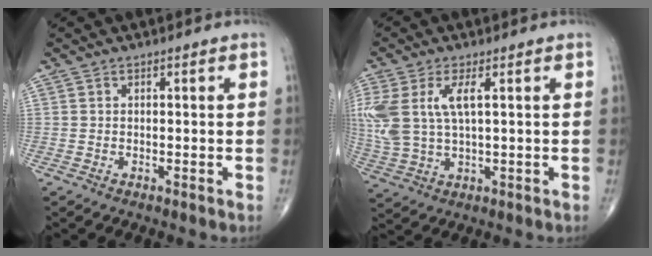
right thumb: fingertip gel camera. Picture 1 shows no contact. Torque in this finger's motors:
{"motor_torque": [0.25, 0.34, 1.15, 0.42, 0.13]}